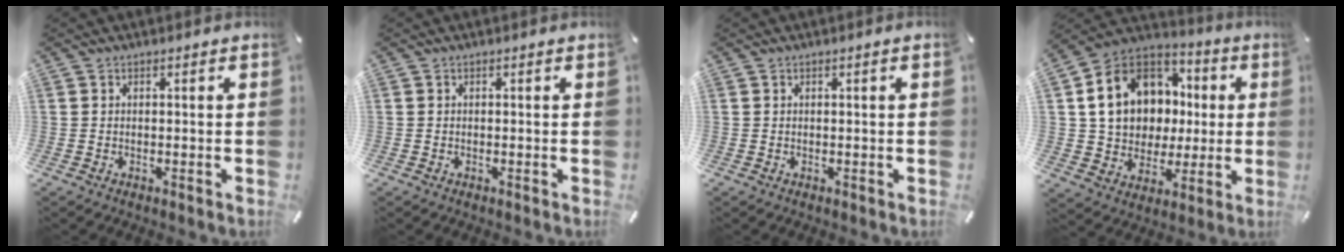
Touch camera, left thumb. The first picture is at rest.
{"total": 0.0}
{"total": 0.6, "force": [0.1, 0.0, 0.6], "torque": [-0.008, -0.001, 0.002]}
{"total": 16.9, "force": [2.9, 14.4, 8.5], "torque": [-0.165, -0.005, 0.063]}